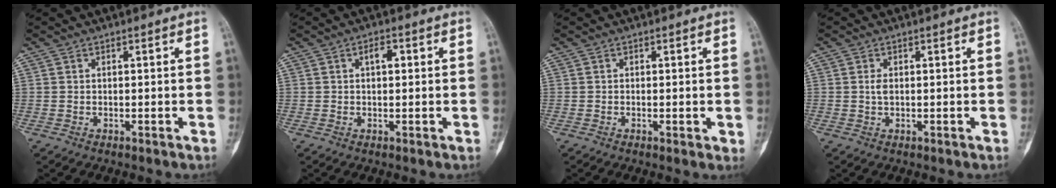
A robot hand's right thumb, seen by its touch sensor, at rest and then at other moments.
{"total": 2.8, "force": [0.6, 1.4, 2.3], "torque": [-0.032, 0.004, 0.008]}
{"total": 1.4, "force": [-0.2, 0.4, 1.3], "torque": [-0.020, -0.004, -0.004]}
{"total": 1.4, "force": [0.2, 0.8, 1.1], "torque": [-0.022, -0.001, 0.003]}